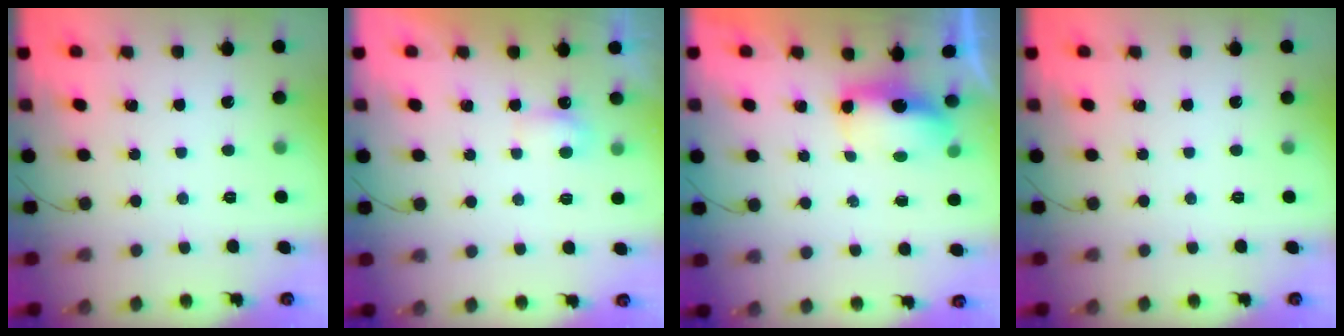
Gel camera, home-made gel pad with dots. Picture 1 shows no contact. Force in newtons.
{"total": 3.8, "press": 3.6, "slide": 1.2}
{"total": 5.8, "press": 5.8, "slide": 0.4}
{"total": 0.0}